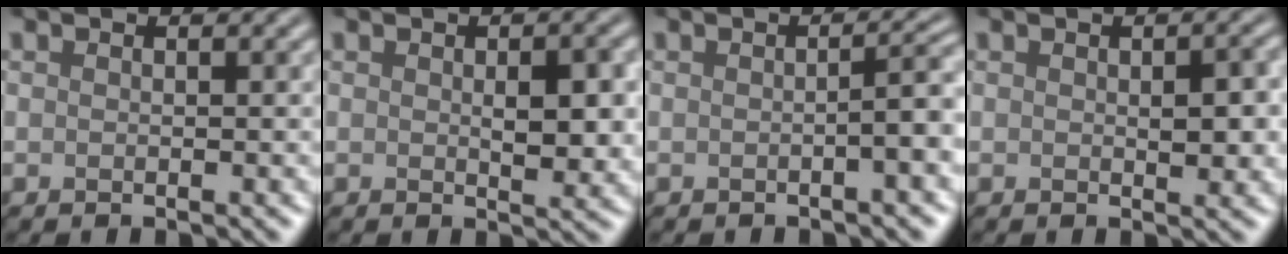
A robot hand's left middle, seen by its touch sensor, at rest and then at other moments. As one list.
[{"total": 3.5, "force": [0.2, 1.3, 3.2], "torque": [-0.047, -0.002, 0.007]}, {"total": 2.8, "force": [-0.4, 0.5, 2.7], "torque": [-0.033, 0.012, -0.012]}, {"total": 2.6, "force": [0.1, 1.0, 2.3], "torque": [-0.033, -0.002, 0.002]}]